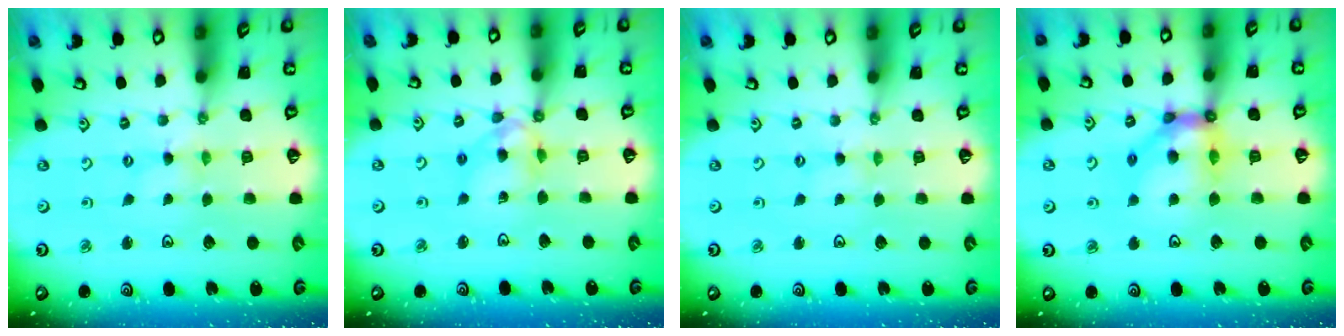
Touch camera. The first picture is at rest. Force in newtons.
{"total": 10.8, "press": 10.7, "slide": 1.3}
{"total": 1.1, "press": 1.1, "slide": 0.2}
{"total": 11.5, "press": 11.5, "slide": 1.2}